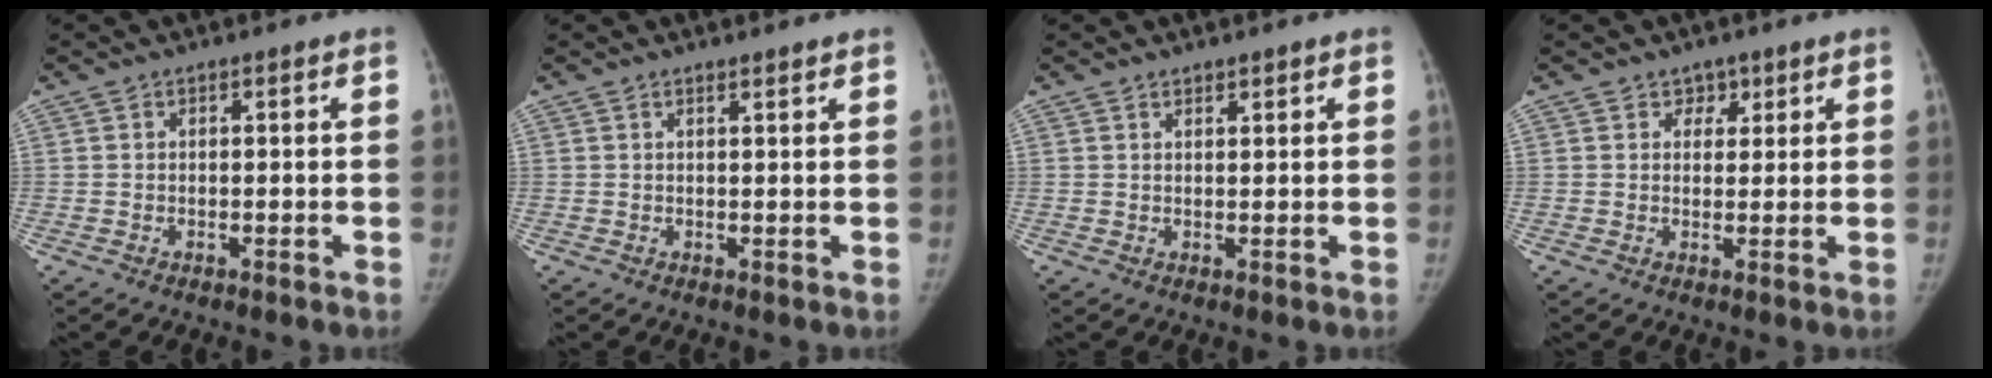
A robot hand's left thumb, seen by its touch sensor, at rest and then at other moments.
{"total": 1.1, "force": [1.0, 0.0, 0.5], "torque": [-0.005, -0.006, 0.017]}
{"total": 1.3, "force": [1.1, 0.4, 0.5], "torque": [-0.001, -0.006, 0.017]}
{"total": 2.5, "force": [1.6, 1.9, 0.5], "torque": [0.016, -0.008, 0.019]}